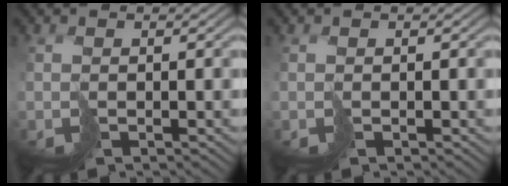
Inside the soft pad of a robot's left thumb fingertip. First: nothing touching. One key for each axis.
{"total": 0.0}